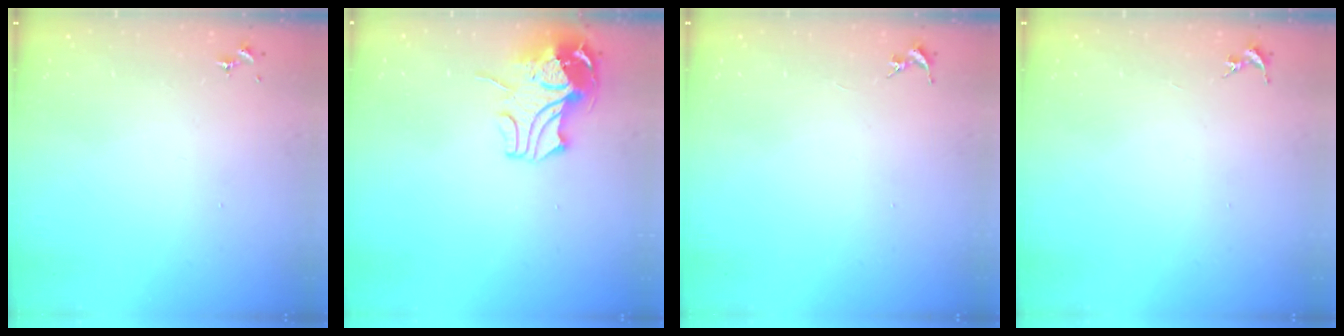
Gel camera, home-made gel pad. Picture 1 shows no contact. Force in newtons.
{"total": 11.6, "press": 11.5, "slide": 1.6}
{"total": 0.0}
{"total": 0.0}